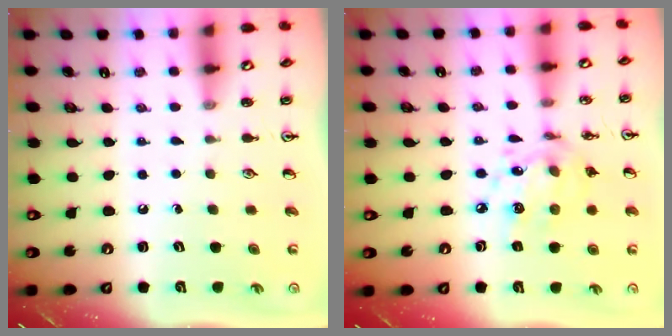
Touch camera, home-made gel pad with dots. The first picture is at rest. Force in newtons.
{"total": 11.7, "press": 11.7, "slide": 0.8}